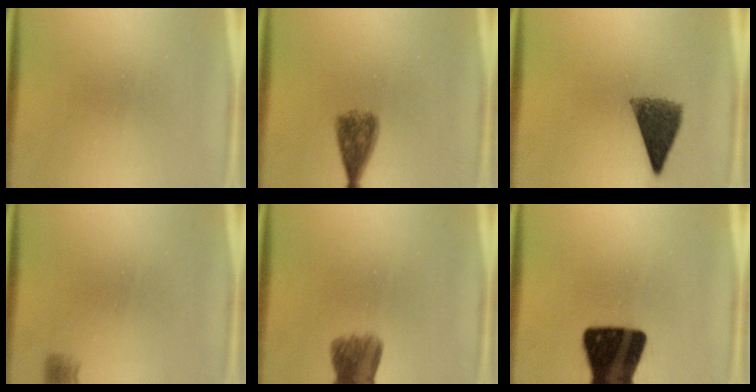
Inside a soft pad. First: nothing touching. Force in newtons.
{"total": 4.8}
{"total": 7.4}
{"total": 2.9}
{"total": 6.4}
{"total": 19.3}